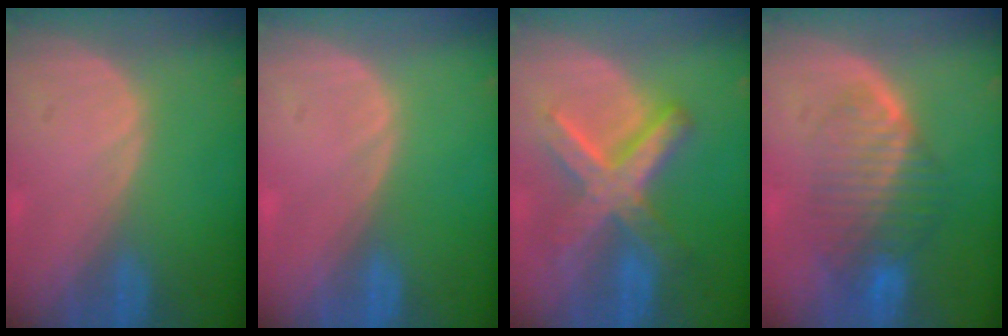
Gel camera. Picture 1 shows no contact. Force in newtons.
{"total": 0.0}
{"total": 8.9, "press": 8.9, "slide": 0.7}
{"total": 8.1, "press": 7.2, "slide": 3.8}